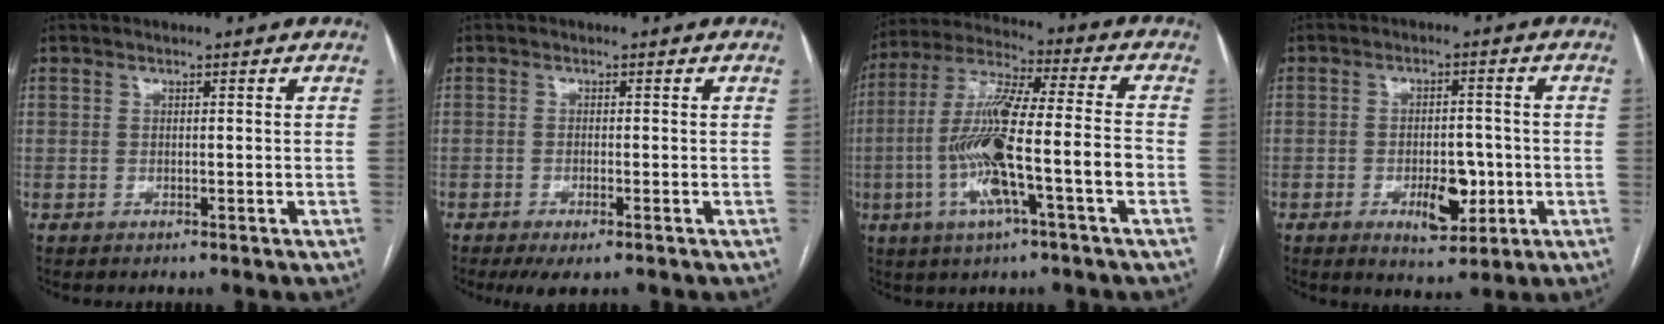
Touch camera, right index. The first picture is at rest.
{"total": 3.5, "force": [-2.2, 0.8, 2.7], "torque": [-0.045, -0.007, -0.032]}
{"total": 15.2, "force": [-4.1, 0.9, 14.6], "torque": [-0.283, 0.004, -0.077]}
{"total": 6.8, "force": [-2.1, 3.2, 5.6], "torque": [-0.081, 0.002, -0.023]}